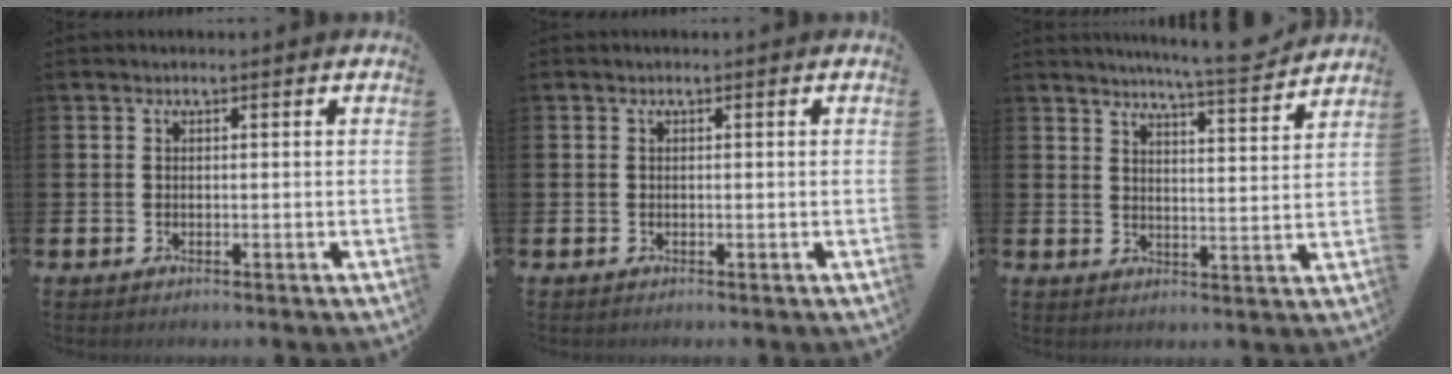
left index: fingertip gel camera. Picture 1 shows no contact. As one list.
[{"total": 0.0}, {"total": 7.0, "force": [6.7, -0.4, 2.0], "torque": [-0.036, -0.047, 0.114]}]